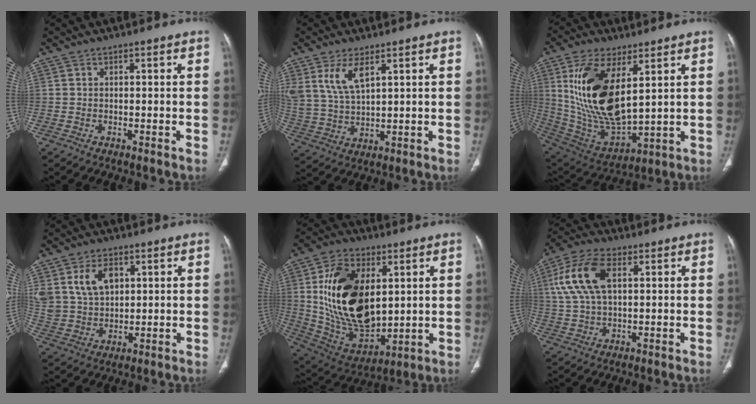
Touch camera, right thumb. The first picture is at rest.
{"total": 8.1, "force": [4.2, 3.5, 5.9], "torque": [-0.123, -0.017, 0.097]}
{"total": 20.5, "force": [6.2, 9.6, 17.0], "torque": [-0.325, -0.030, 0.133]}
{"total": 10.9, "force": [4.1, 7.5, 6.7], "torque": [-0.118, -0.011, 0.092]}
{"total": 24.0, "force": [4.1, 14.3, 18.8], "torque": [-0.320, -0.022, 0.093]}
{"total": 12.3, "force": [3.4, 6.4, 9.9], "torque": [-0.216, 0.015, 0.067]}